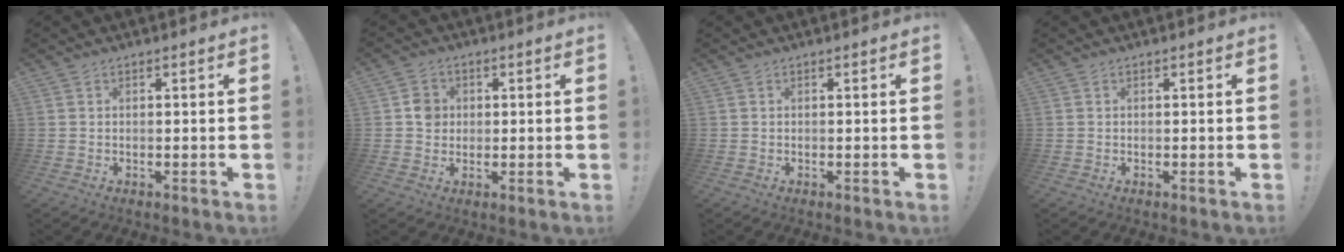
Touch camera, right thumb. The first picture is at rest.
{"total": 5.1, "force": [0.4, 4.6, 2.0], "torque": [-0.013, 0.003, 0.006]}
{"total": 0.0}
{"total": 0.0}